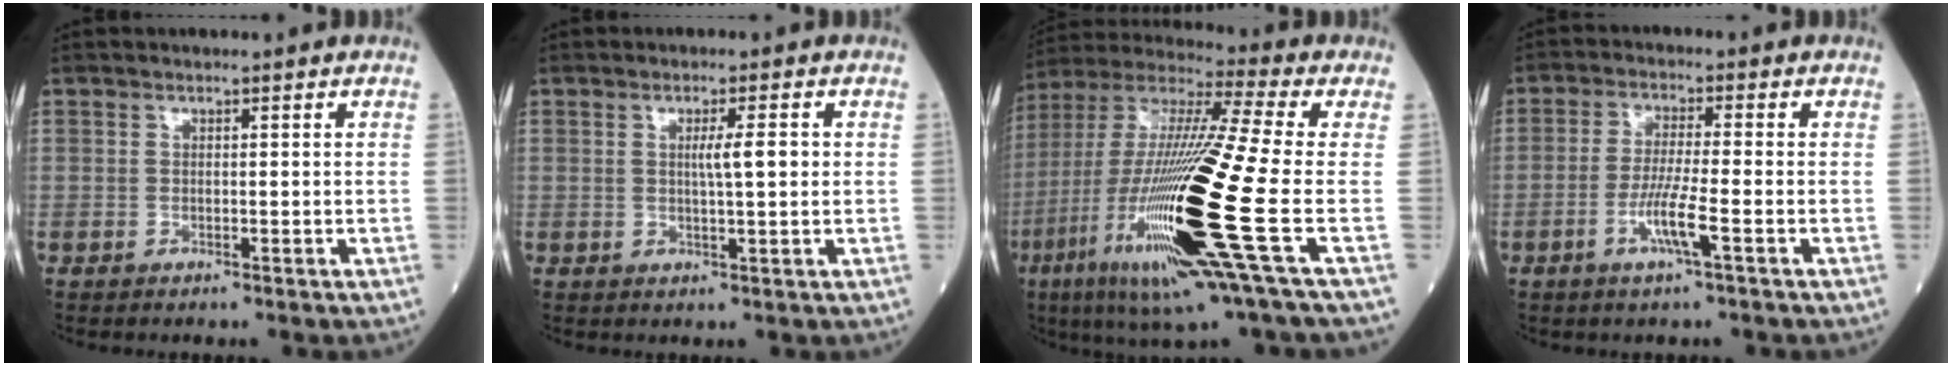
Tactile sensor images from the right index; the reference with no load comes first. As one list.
[{"total": 3.4, "force": [0.5, 0.1, 3.4], "torque": [-0.058, -0.001, 0.007]}, {"total": 25.8, "force": [-7.1, 1.0, 24.8], "torque": [-0.510, -0.045, -0.140]}, {"total": 5.4, "force": [-2.2, -0.3, 4.9], "torque": [-0.097, -0.010, -0.045]}]